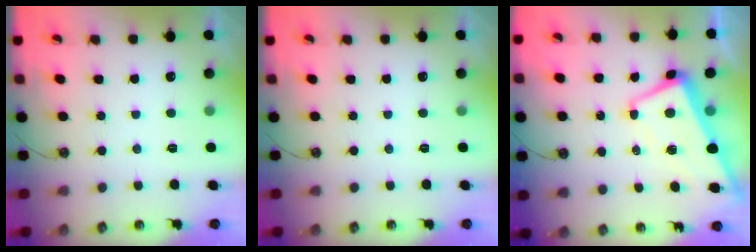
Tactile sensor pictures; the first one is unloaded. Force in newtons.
{"total": 0.0}
{"total": 1.6, "press": 1.2, "slide": 1.1}